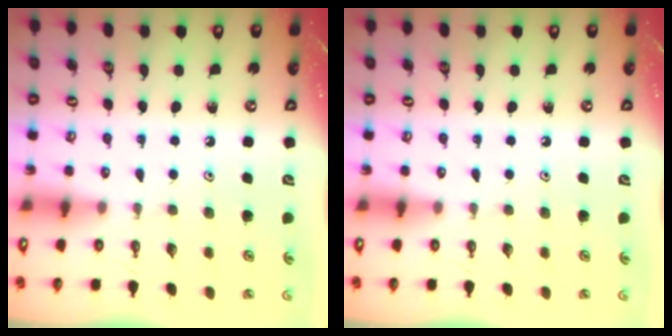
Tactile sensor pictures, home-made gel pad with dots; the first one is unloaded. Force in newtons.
{"total": 0.0}